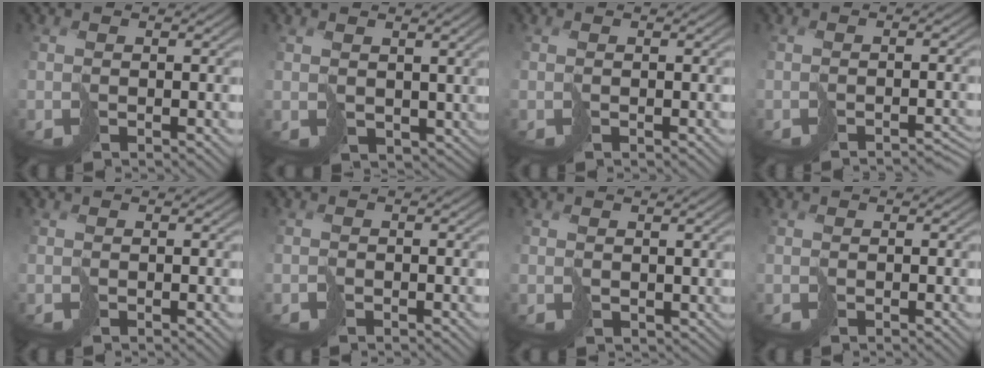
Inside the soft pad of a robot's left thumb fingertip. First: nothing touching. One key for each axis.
{"total": 3.3, "fx": 0.9, "fy": 2.6, "fz": 1.8, "tx": -0.053, "ty": -0.014, "tz": 0.019}
{"total": 0.0}
{"total": 2.4, "fx": -2.0, "fy": 0.3, "fz": 1.1, "tx": -0.015, "ty": -0.001, "tz": -0.032}
{"total": 0.0}
{"total": 0.7, "fx": -0.5, "fy": 0.4, "fz": 0.1, "tx": -0.001, "ty": 0.001, "tz": -0.011}
{"total": 1.2, "fx": 0.8, "fy": 0.9, "fz": 0.3, "tx": -0.012, "ty": -0.004, "tz": 0.016}
{"total": 0.0}